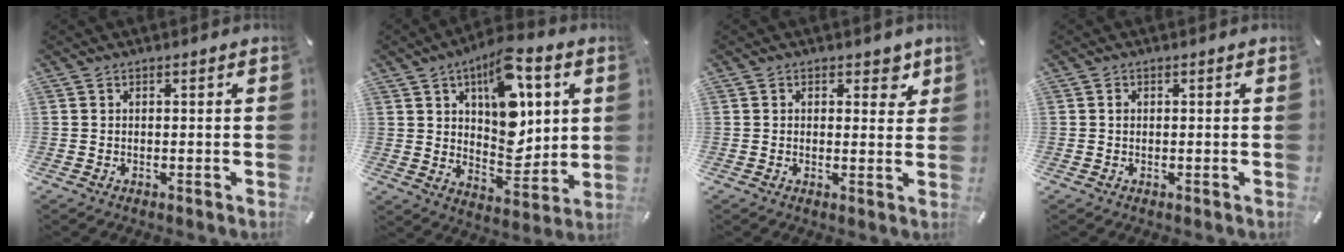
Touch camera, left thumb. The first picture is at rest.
{"total": 15.9, "force": [6.3, 9.4, 11.1], "torque": [-0.140, -0.030, 0.110]}
{"total": 4.1, "force": [2.0, 2.7, 2.3], "torque": [-0.011, -0.006, 0.026]}
{"total": 0.8, "force": [0.1, 0.6, 0.4], "torque": [-0.009, 0.002, 0.000]}